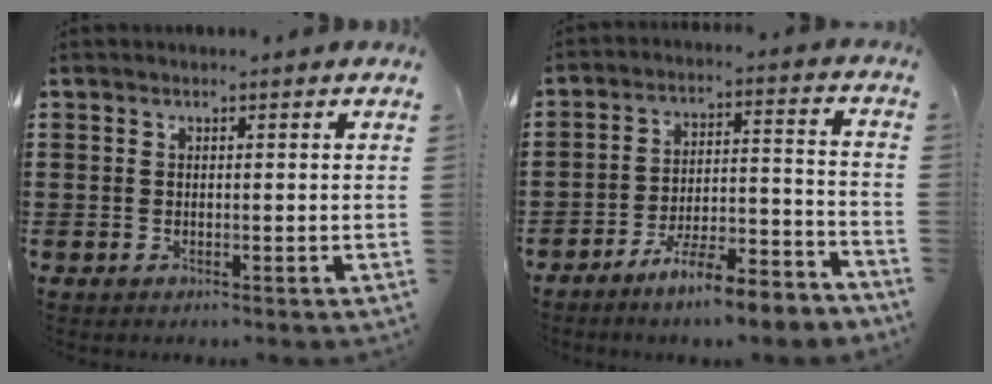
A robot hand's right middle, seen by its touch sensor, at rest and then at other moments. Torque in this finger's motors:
{"motor_torque": [1.81, -0.33, 0.31, 0.18]}